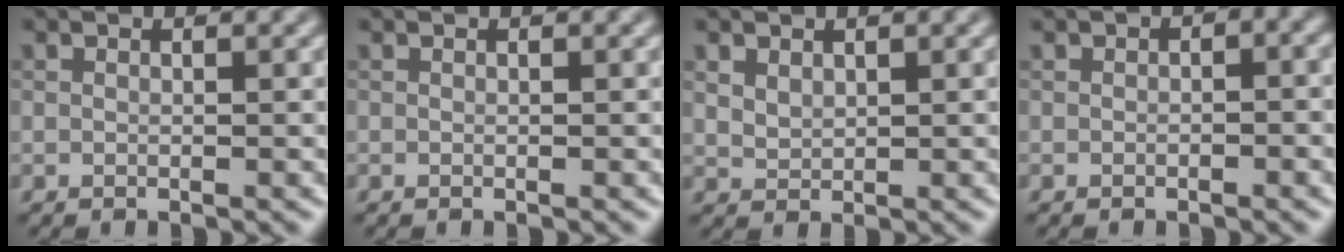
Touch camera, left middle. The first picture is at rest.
{"total": 0.0}
{"total": 1.6, "force": [0.9, 1.1, 0.7], "torque": [-0.015, 0.000, 0.023]}
{"total": 2.4, "force": [0.5, 1.6, 1.7], "torque": [-0.010, 0.001, 0.007]}